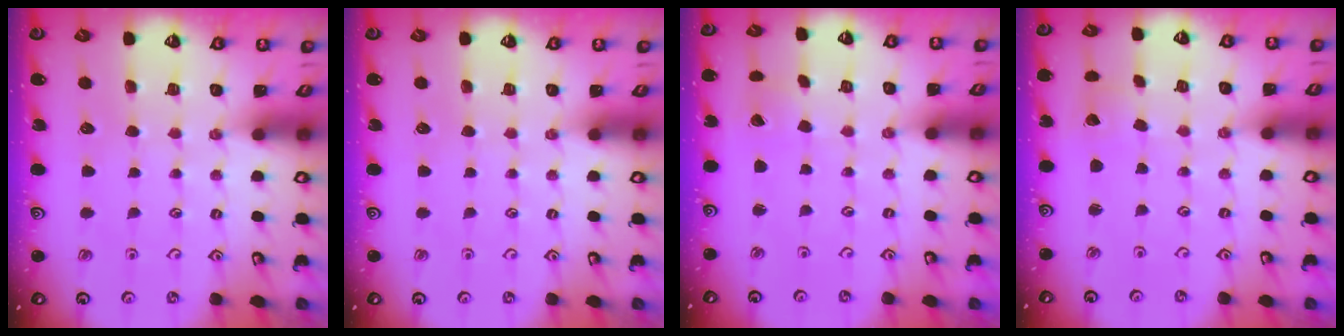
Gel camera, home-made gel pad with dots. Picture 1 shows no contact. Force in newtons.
{"total": 0.0}
{"total": 1.1, "press": 1.1, "slide": 0.1}
{"total": 1.4, "press": 1.4, "slide": 0.1}